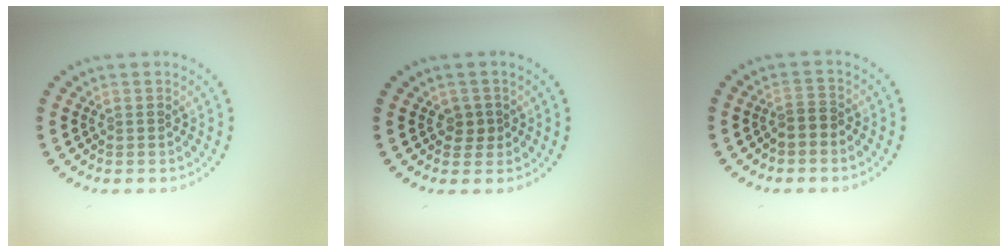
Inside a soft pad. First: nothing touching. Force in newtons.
{"total": 1.3, "press": 1.1, "slide": 0.8}
{"total": 1.5, "press": 1.3, "slide": 0.7}